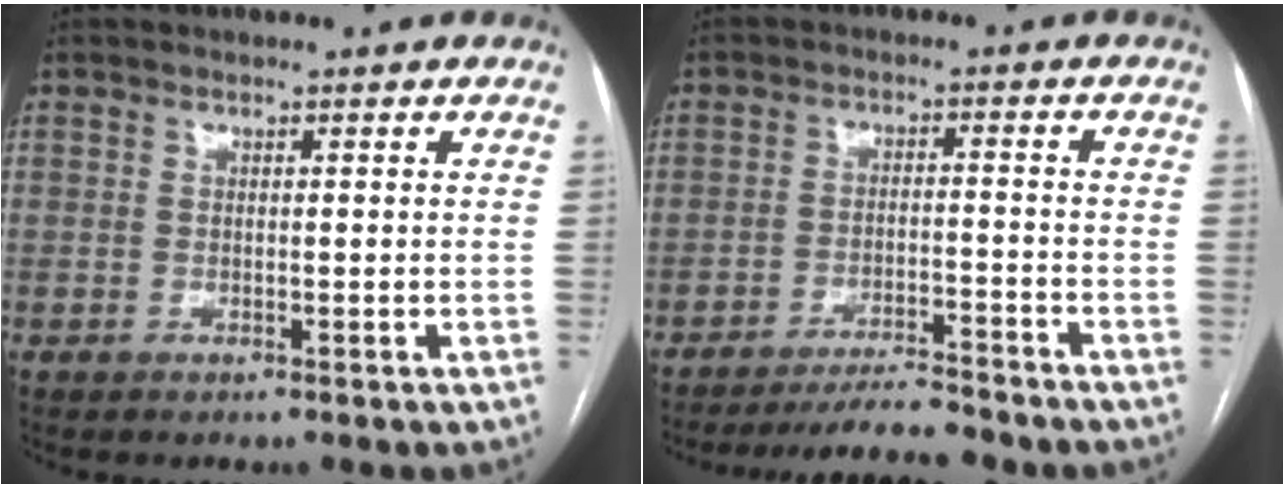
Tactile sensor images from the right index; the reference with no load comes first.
{"total": 9.8, "force": [-9.2, 0.0, 3.2], "torque": [-0.039, -0.012, -0.144]}